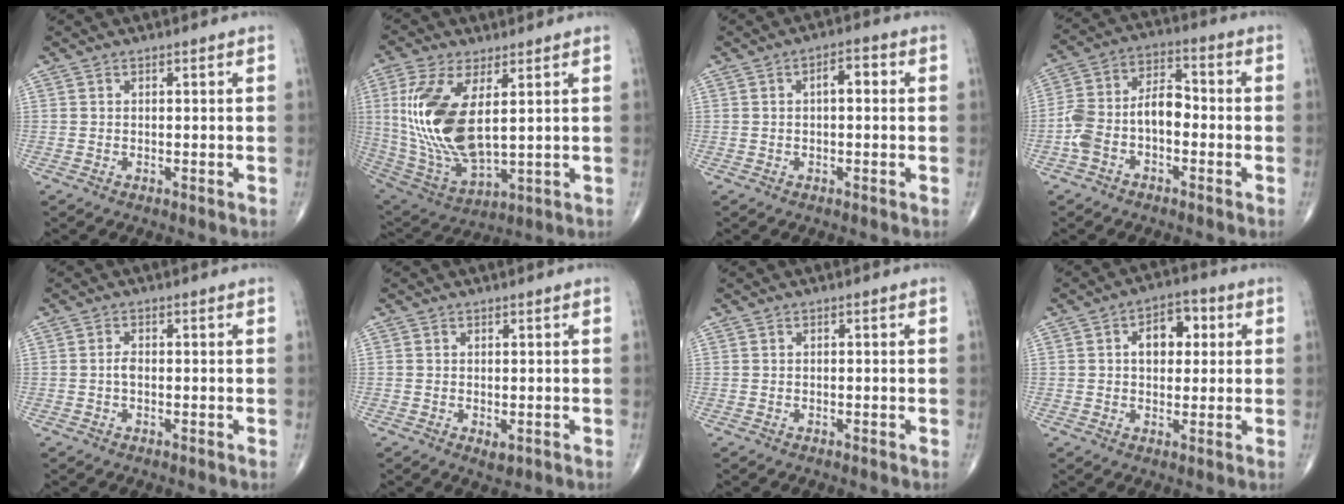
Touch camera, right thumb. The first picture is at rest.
{"total": 18.1, "force": [3.2, 8.1, 15.8], "torque": [-0.336, -0.025, 0.077]}
{"total": 3.4, "force": [0.4, 1.6, 3.0], "torque": [-0.037, 0.010, 0.000]}
{"total": 10.6, "force": [-2.7, 6.0, 8.2], "torque": [-0.156, 0.049, -0.058]}
{"total": 1.4, "force": [-0.3, 0.7, 1.1], "torque": [-0.020, 0.002, -0.006]}
{"total": 1.6, "force": [-0.4, 1.0, 1.2], "torque": [-0.016, -0.003, -0.002]}
{"total": 0.0}
{"total": 7.8, "force": [1.6, 5.1, 5.7], "torque": [-0.057, 0.013, 0.018]}